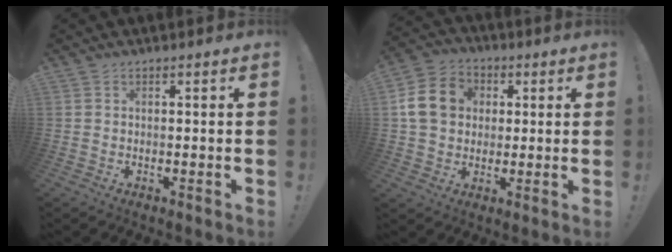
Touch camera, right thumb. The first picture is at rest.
{"total": 13.4, "force": [2.4, 11.4, 6.7], "torque": [-0.114, 0.007, 0.052]}